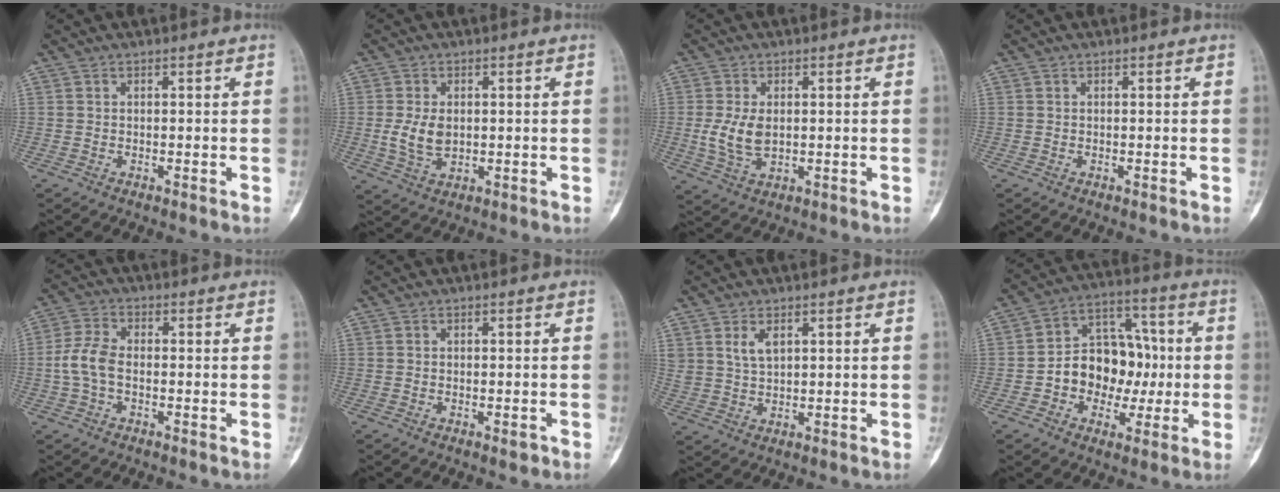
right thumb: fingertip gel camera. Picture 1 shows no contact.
{"total": 5.7, "force": [0.1, 3.6, 4.4], "torque": [-0.084, -0.005, 0.009]}
{"total": 6.3, "force": [0.1, 3.7, 5.1], "torque": [-0.107, -0.007, 0.009]}
{"total": 0.0}
{"total": 6.1, "force": [-0.9, 3.5, 4.8], "torque": [-0.112, 0.017, -0.025]}
{"total": 1.1, "force": [-0.6, 0.5, 0.8], "torque": [-0.011, -0.001, -0.008]}
{"total": 3.9, "force": [1.9, 2.1, 2.6], "torque": [-0.045, -0.010, 0.043]}
{"total": 14.4, "force": [-1.3, 11.0, 9.1], "torque": [-0.088, 0.044, -0.024]}